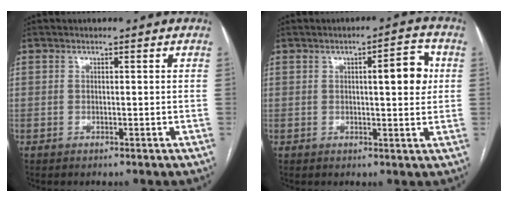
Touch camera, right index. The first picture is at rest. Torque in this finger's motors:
{"motor_torque": [0.22, 0.08, 0.11, 0.03]}